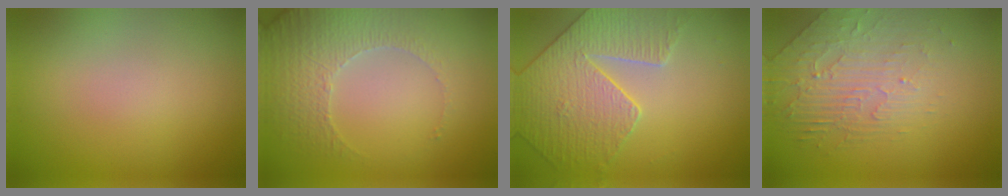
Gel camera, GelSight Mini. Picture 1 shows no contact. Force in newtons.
{"total": 4.8, "press": 3.5, "slide": 3.4}
{"total": 4.4, "press": 4.4, "slide": 0.2}
{"total": 2.5, "press": 1.8, "slide": 1.6}